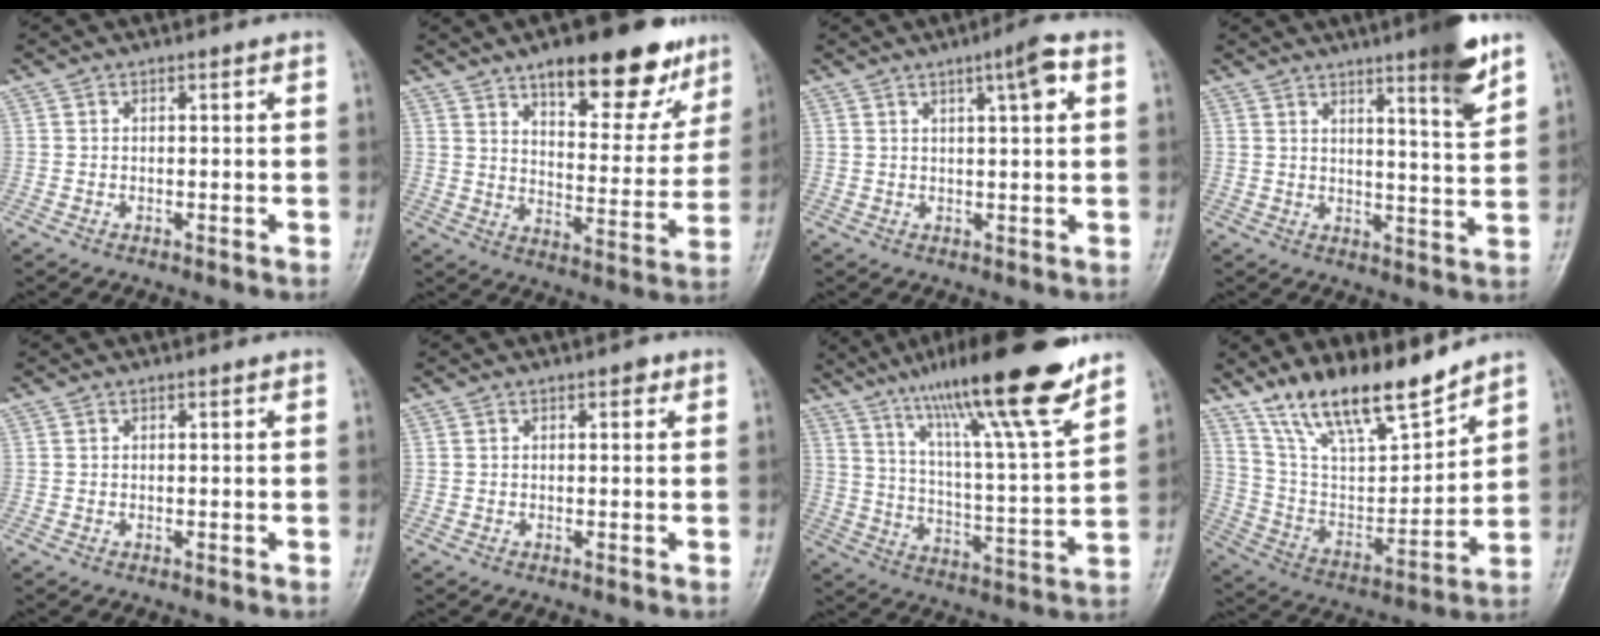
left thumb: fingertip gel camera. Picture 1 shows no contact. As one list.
[{"total": 19.5, "force": [12.7, 7.4, 12.8], "torque": [-0.121, -0.061, 0.185]}, {"total": 4.9, "force": [2.0, 0.7, 4.5], "torque": [-0.068, 0.002, 0.031]}, {"total": 9.7, "force": [6.1, 0.9, 7.4], "torque": [-0.096, -0.042, 0.086]}, {"total": 0.0}, {"total": 1.2, "force": [0.6, 0.7, 0.8], "torque": [-0.004, 0.001, 0.004]}, {"total": 21.1, "force": [14.6, 2.2, 15.1], "torque": [-0.229, -0.060, 0.243]}, {"total": 16.7, "force": [13.6, 4.3, 8.7], "torque": [-0.125, -0.071, 0.256]}]